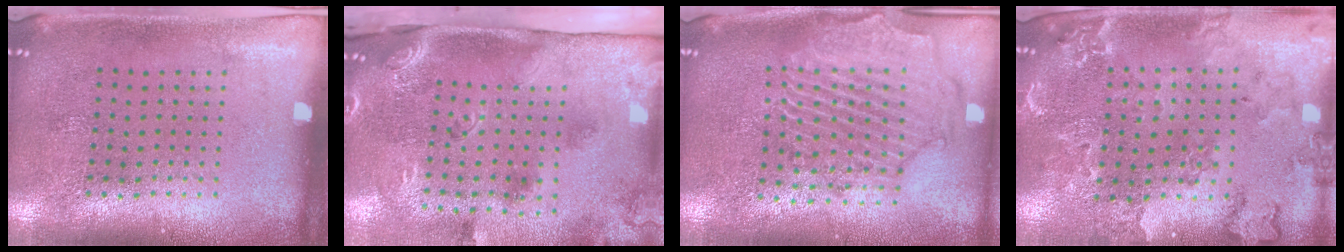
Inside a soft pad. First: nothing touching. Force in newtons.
{"total": 3.2, "press": 2.0, "slide": 2.5}
{"total": 2.4, "press": 2.2, "slide": 0.8}
{"total": 0.9, "press": 0.9, "slide": 0.2}